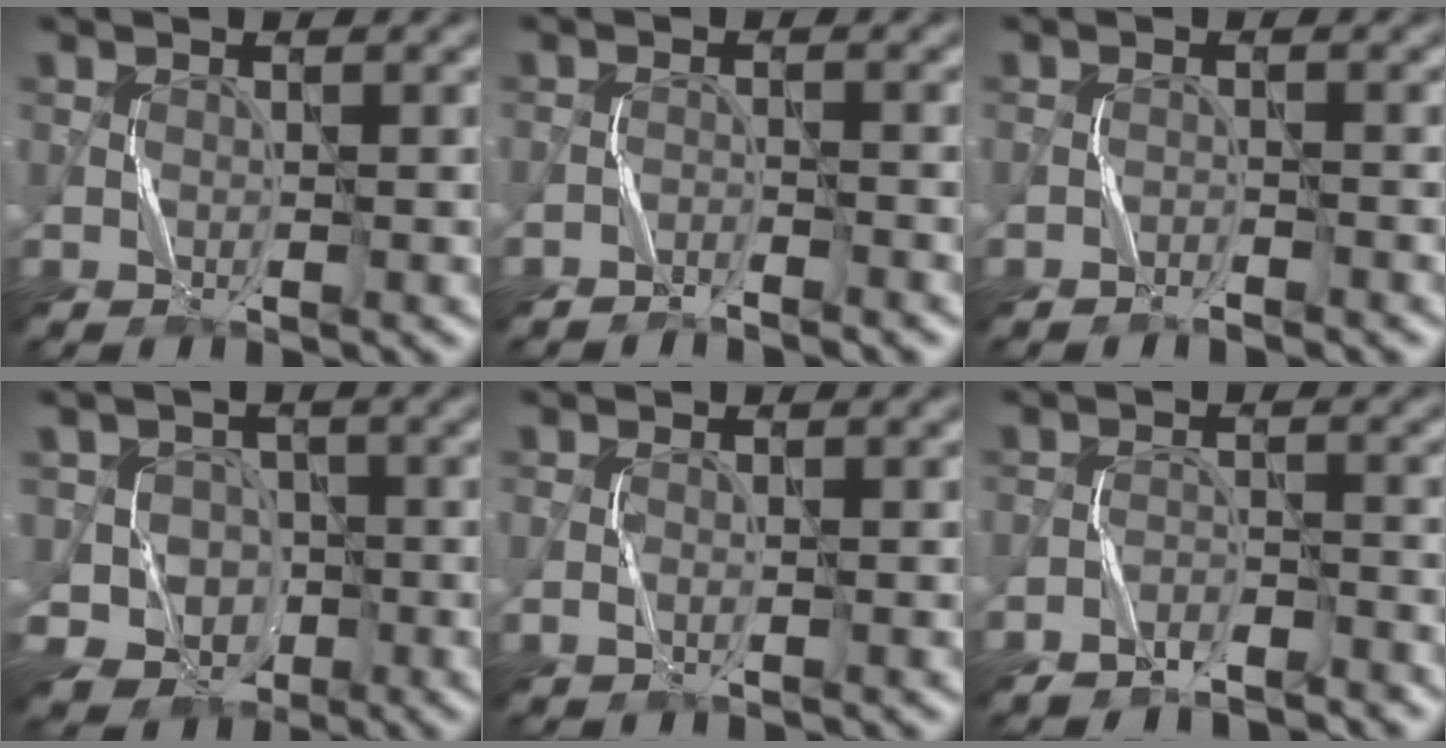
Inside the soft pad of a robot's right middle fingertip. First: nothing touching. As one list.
[{"total": 1.4, "force": [-1.4, -0.3, 0.1], "torque": [-0.004, 0.007, -0.026]}, {"total": 0.8, "force": [-0.8, -0.2, 0.1], "torque": [-0.003, 0.003, -0.013]}, {"total": 6.6, "force": [-2.5, 6.0, 1.5], "torque": [-0.011, 0.013, -0.064]}, {"total": 0.6, "force": [-0.2, 0.3, 0.5], "torque": [-0.010, 0.001, -0.003]}, {"total": 2.8, "force": [-2.6, 0.9, 0.8], "torque": [-0.014, 0.003, -0.049]}]